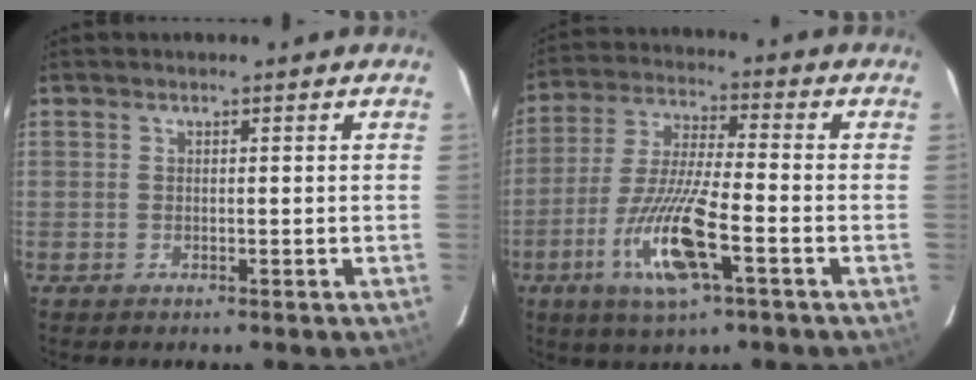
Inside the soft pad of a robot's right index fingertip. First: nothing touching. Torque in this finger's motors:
{"motor_torque": [0.36, -0.06, 0.19, 0.18]}